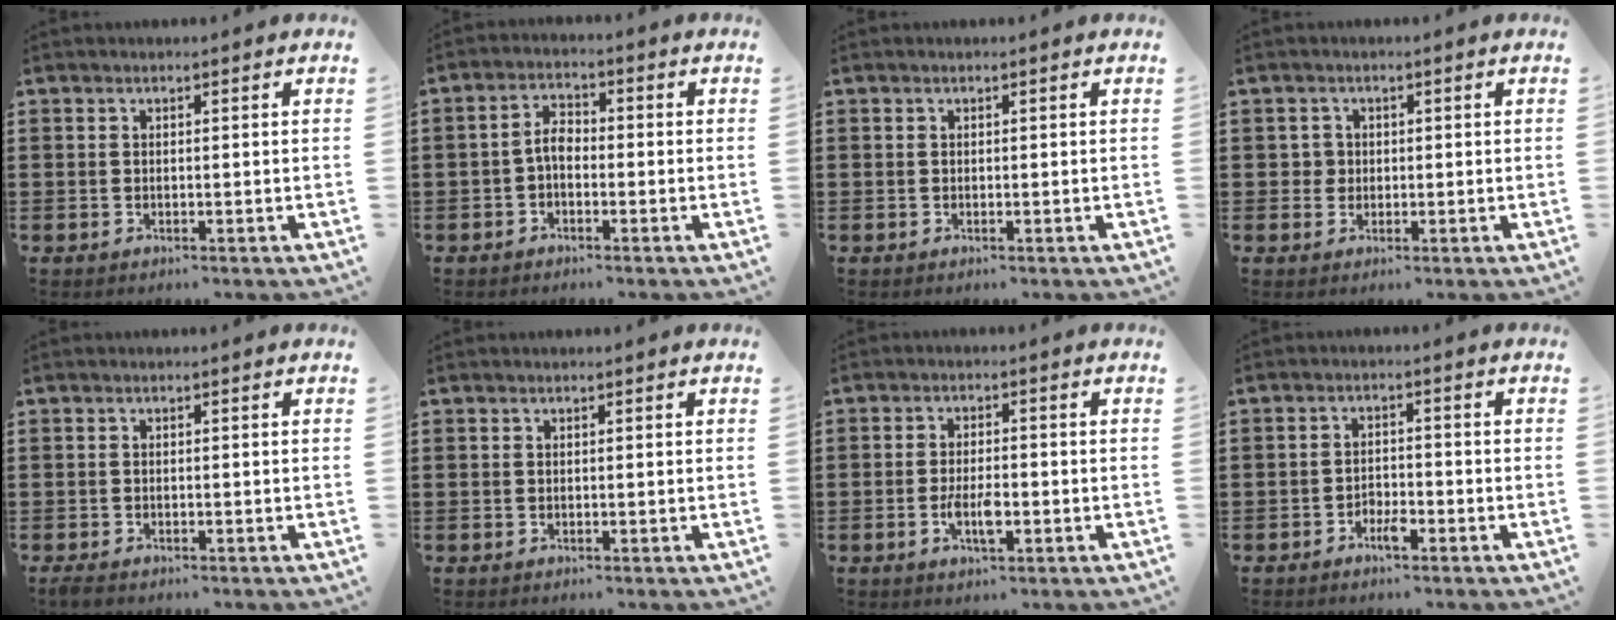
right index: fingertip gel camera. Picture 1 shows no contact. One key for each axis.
{"total": 3.2, "fx": -1.1, "fy": 1.7, "fz": 2.5, "tx": -0.056, "ty": 0.006, "tz": -0.025}
{"total": 0.0}
{"total": 1.7, "fx": 0.1, "fy": 1.7, "fz": 0.4, "tx": -0.015, "ty": 0.009, "tz": 0.000}
{"total": 0.9, "fx": -0.8, "fy": 0.2, "fz": 0.4, "tx": -0.009, "ty": -0.005, "tz": -0.014}
{"total": 0.0}
{"total": 4.8, "fx": -1.5, "fy": 1.7, "fz": 4.2, "tx": -0.092, "ty": -0.001, "tz": -0.031}
{"total": 2.5, "fx": -1.8, "fy": 1.0, "fz": 1.5, "tx": -0.029, "ty": 0.003, "tz": -0.035}